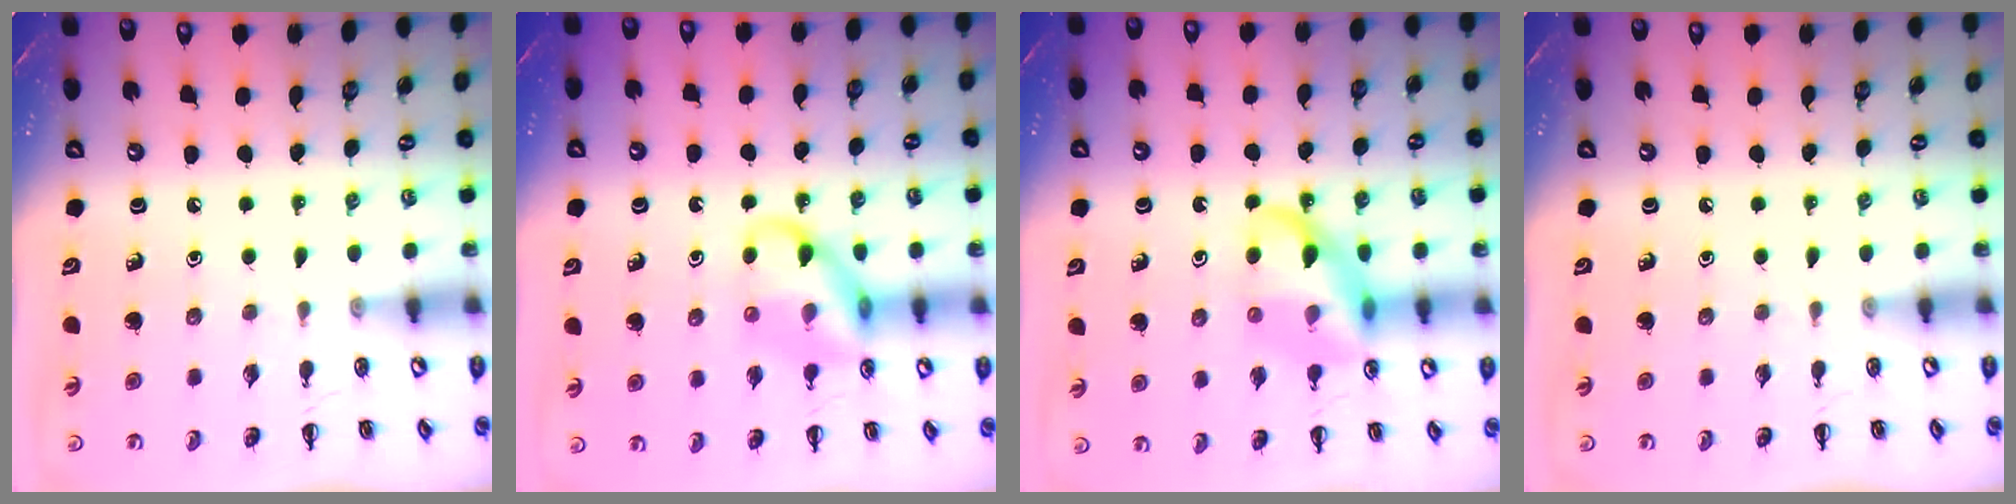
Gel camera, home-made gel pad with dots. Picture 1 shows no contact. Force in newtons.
{"total": 11.8, "press": 11.8, "slide": 1.2}
{"total": 13.9, "press": 13.7, "slide": 2.3}
{"total": 0.0}